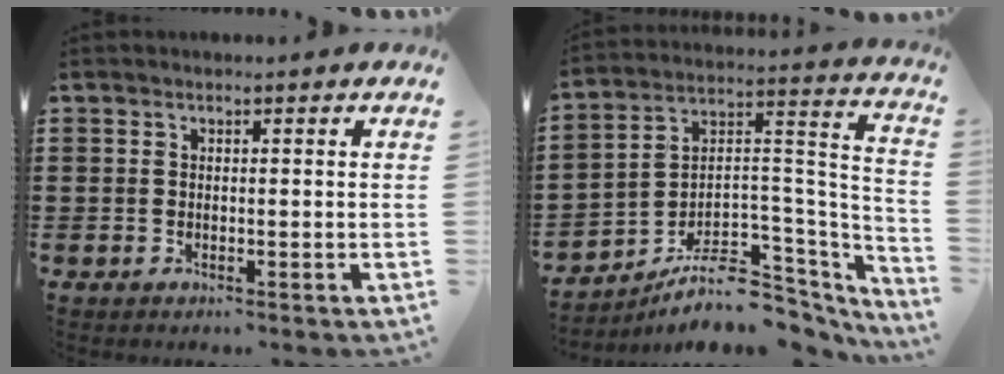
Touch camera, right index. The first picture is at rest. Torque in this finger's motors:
{"motor_torque": [-0.26, -0.11, -1.05, -0.21]}